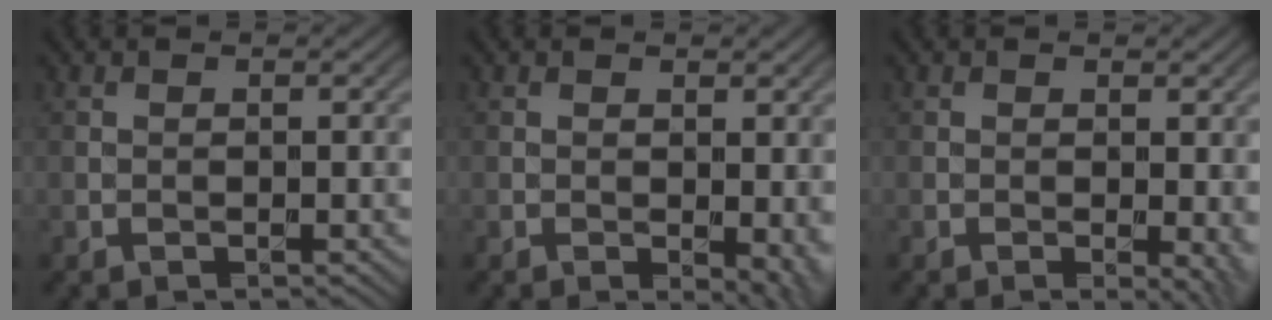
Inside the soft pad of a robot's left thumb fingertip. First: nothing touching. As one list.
[{"total": 3.6, "force": [-0.6, 1.6, 3.2], "torque": [-0.037, -0.009, -0.007]}, {"total": 2.9, "force": [-0.2, 0.8, 2.8], "torque": [-0.034, -0.005, -0.005]}]